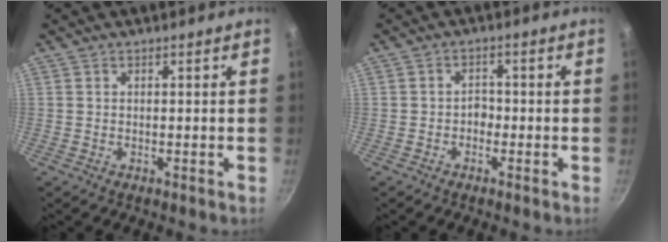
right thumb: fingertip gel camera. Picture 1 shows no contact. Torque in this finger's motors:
{"motor_torque": [0.22, 0.01, 0.40, 0.13, -0.01]}